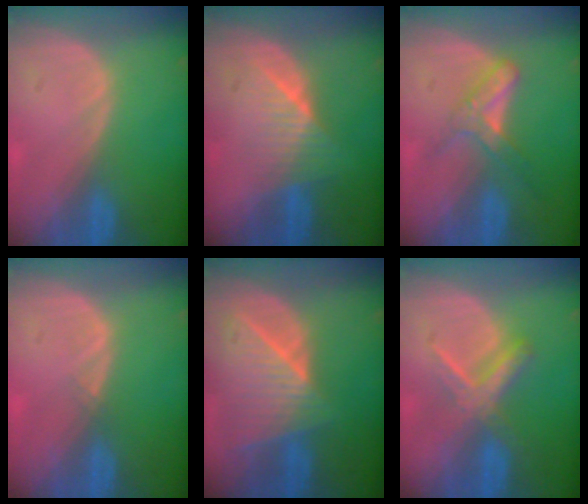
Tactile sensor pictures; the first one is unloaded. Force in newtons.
{"total": 6.1, "press": 5.7, "slide": 2.1}
{"total": 5.6, "press": 4.9, "slide": 2.8}
{"total": 0.7, "press": 0.5, "slide": 0.4}
{"total": 9.0, "press": 8.0, "slide": 4.1}
{"total": 5.6, "press": 5.4, "slide": 1.1}